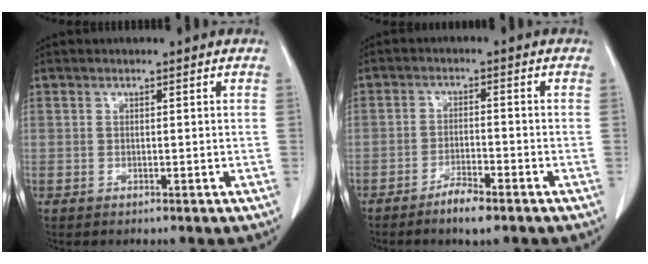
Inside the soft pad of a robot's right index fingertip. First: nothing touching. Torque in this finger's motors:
{"motor_torque": [0.22, -0.19, 0.06, 0.01]}